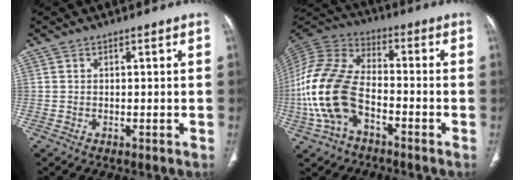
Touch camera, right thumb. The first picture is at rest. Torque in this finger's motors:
{"motor_torque": [0.22, 1.32, 1.90, -0.65, 0.63]}